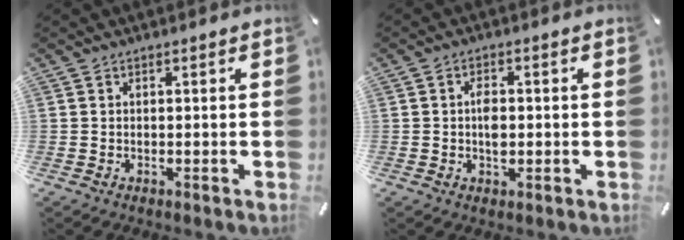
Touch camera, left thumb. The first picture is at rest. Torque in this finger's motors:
{"motor_torque": [0.18, 0.10, 0.41, 0.12, 0.00]}